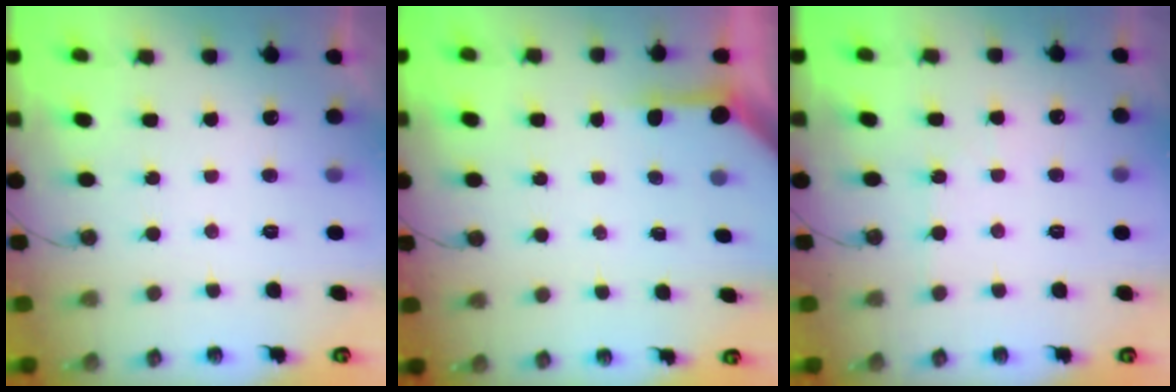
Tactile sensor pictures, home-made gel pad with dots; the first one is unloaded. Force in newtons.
{"total": 3.4, "press": 3.4, "slide": 0.3}
{"total": 2.5, "press": 2.5, "slide": 0.4}